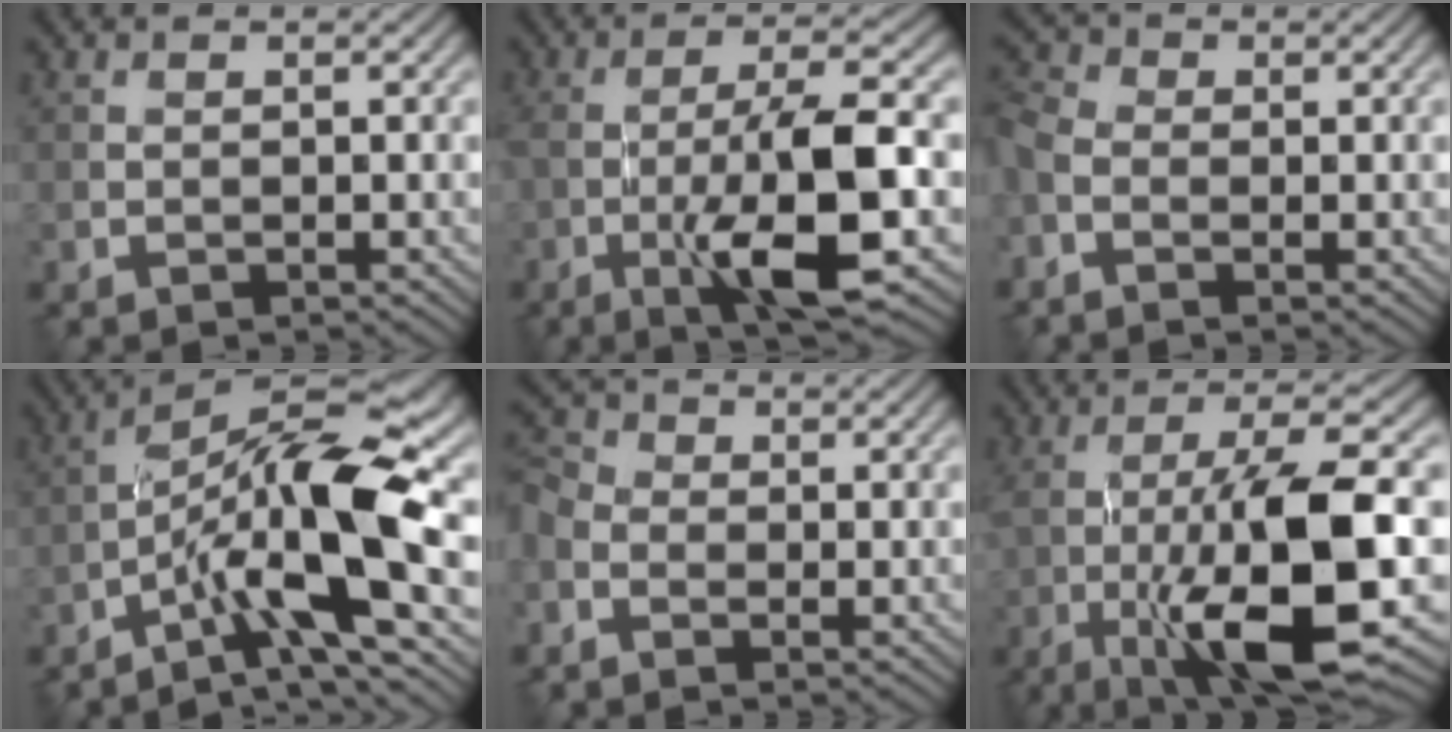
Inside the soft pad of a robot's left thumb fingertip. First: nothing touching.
{"total": 11.4, "force": [-3.6, 2.6, 10.5], "torque": [-0.169, 0.006, -0.067]}
{"total": 3.7, "force": [-1.5, 2.2, 2.5], "torque": [-0.073, -0.007, -0.040]}
{"total": 13.1, "force": [-4.1, 2.9, 12.1], "torque": [-0.205, 0.009, -0.081]}
{"total": 4.2, "force": [-1.4, 3.1, 2.5], "torque": [-0.070, -0.004, -0.035]}
{"total": 14.9, "force": [-3.9, 3.5, 14.0], "torque": [-0.228, 0.007, -0.068]}